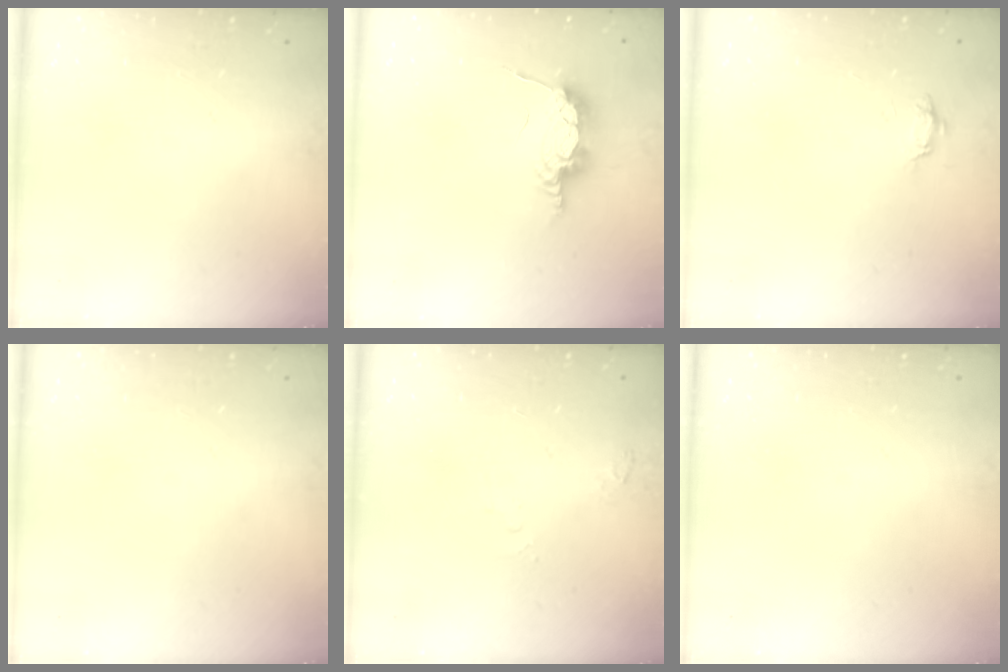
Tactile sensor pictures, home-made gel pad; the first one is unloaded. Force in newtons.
{"total": 7.8, "press": 7.8, "slide": 0.2}
{"total": 3.4, "press": 3.3, "slide": 0.5}
{"total": 0.0}
{"total": 3.0, "press": 2.1, "slide": 2.1}
{"total": 0.0}